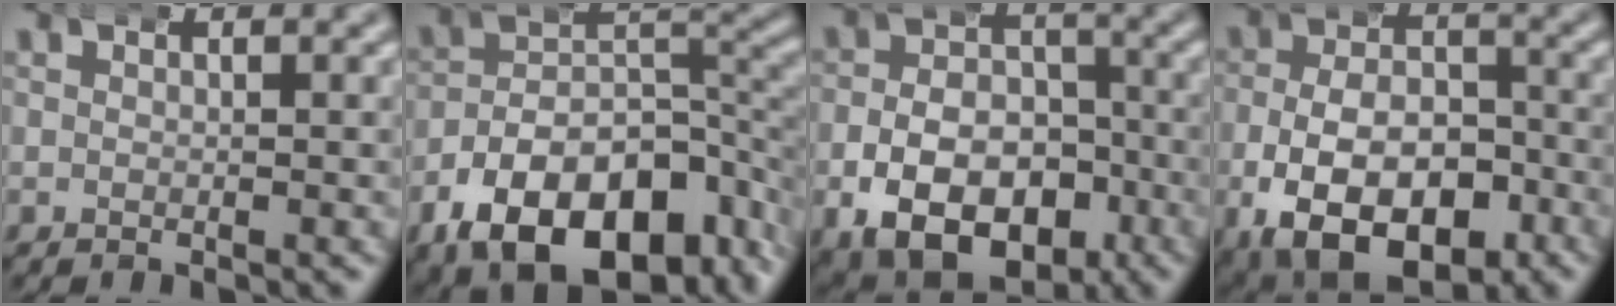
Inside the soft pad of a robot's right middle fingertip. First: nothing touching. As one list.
[{"total": 14.6, "force": [-7.2, 8.6, 9.3], "torque": [-0.146, -0.042, -0.092]}, {"total": 11.8, "force": [-5.7, 8.2, 6.3], "torque": [-0.114, -0.041, -0.080]}, {"total": 13.5, "force": [-6.3, 8.5, 8.4], "torque": [-0.152, -0.055, -0.077]}]